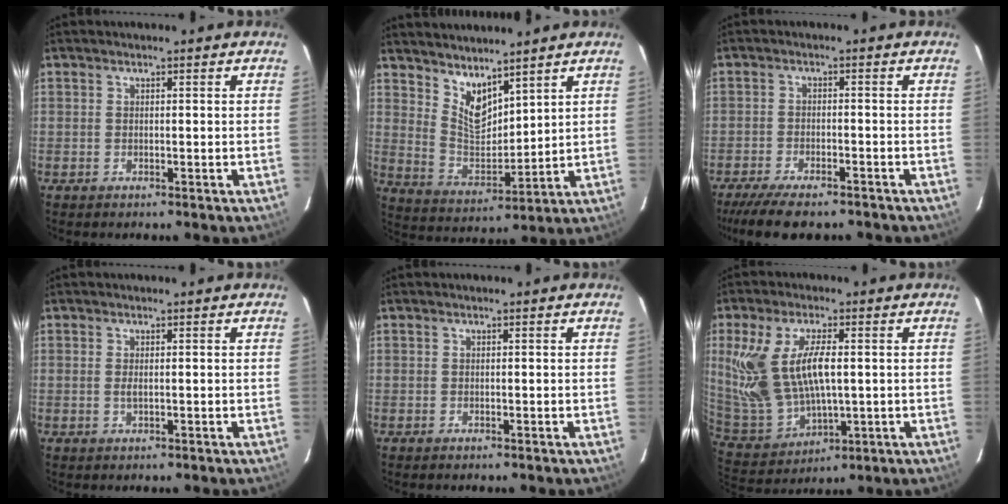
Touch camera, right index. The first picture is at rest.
{"total": 8.7, "force": [6.6, 3.4, 4.6], "torque": [-0.077, -0.009, 0.135]}
{"total": 10.8, "force": [-8.9, 2.9, 5.4], "torque": [-0.123, -0.026, -0.144]}
{"total": 1.3, "force": [-0.1, 0.3, 1.2], "torque": [-0.025, -0.001, 0.000]}
{"total": 0.0}
{"total": 16.3, "force": [2.8, 8.3, 13.7], "torque": [-0.281, -0.005, 0.077]}